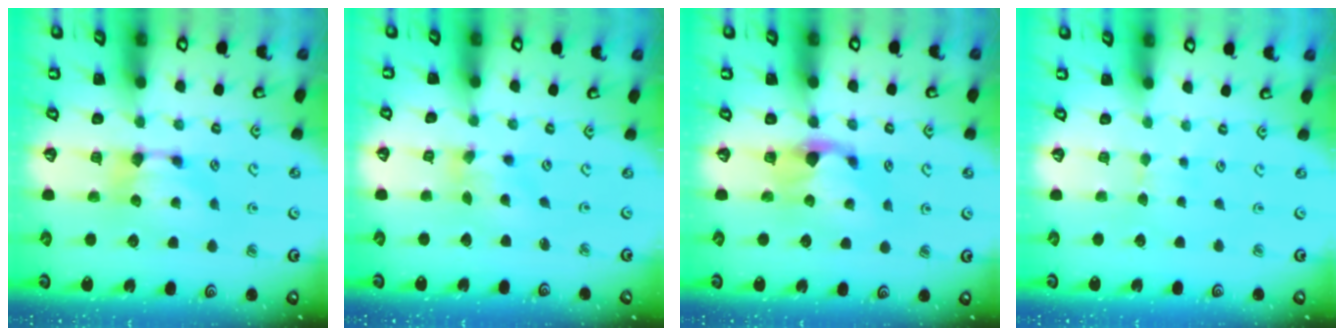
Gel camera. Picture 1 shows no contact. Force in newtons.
{"total": 1.2, "press": 0.0, "slide": 1.2}
{"total": 1.2, "press": 0.1, "slide": 1.2}
{"total": 2.8, "press": 2.8, "slide": 0.2}